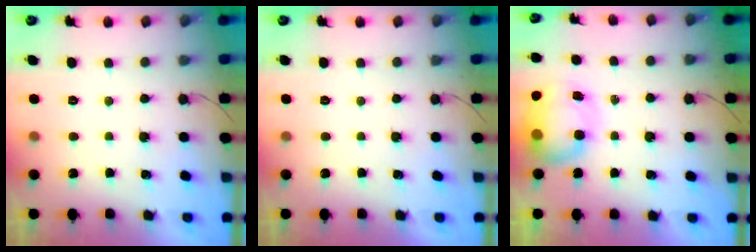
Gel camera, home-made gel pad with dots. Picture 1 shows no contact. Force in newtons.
{"total": 0.0}
{"total": 9.0, "press": 8.8, "slide": 1.7}